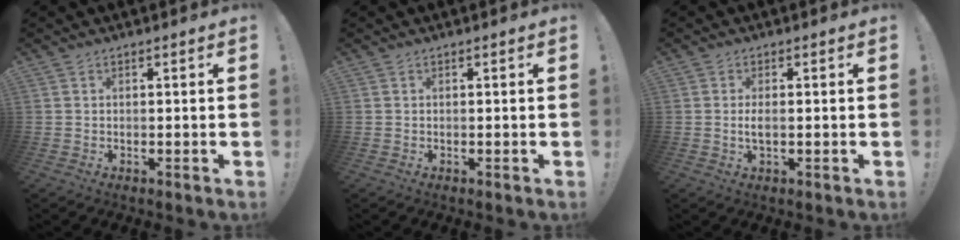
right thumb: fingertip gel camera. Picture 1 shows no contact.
{"total": 0.0}
{"total": 2.6, "force": [-0.2, 0.8, 2.5], "torque": [-0.045, -0.005, -0.008]}